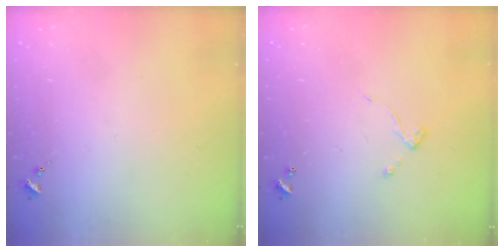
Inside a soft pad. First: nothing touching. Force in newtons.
{"total": 4.5, "press": 4.5, "slide": 0.5}